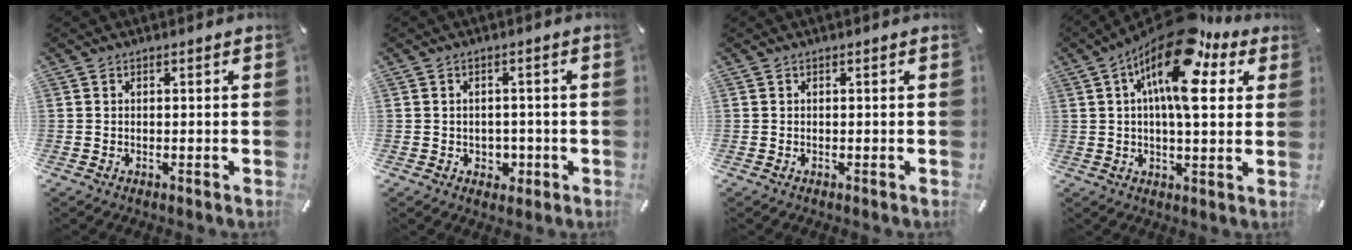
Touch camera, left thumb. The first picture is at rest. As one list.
[{"total": 3.1, "force": [-0.6, 2.9, 0.9], "torque": [-0.004, -0.004, -0.015]}, {"total": 0.0}, {"total": 18.1, "force": [8.2, 7.1, 14.4], "torque": [-0.244, -0.041, 0.129]}]